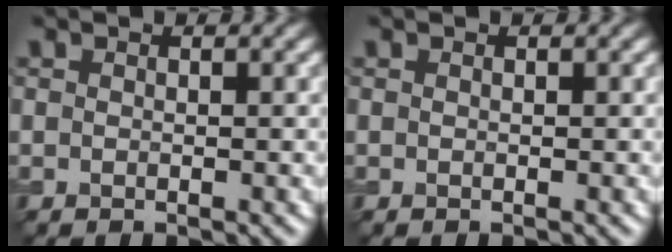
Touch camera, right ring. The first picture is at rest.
{"total": 0.0}